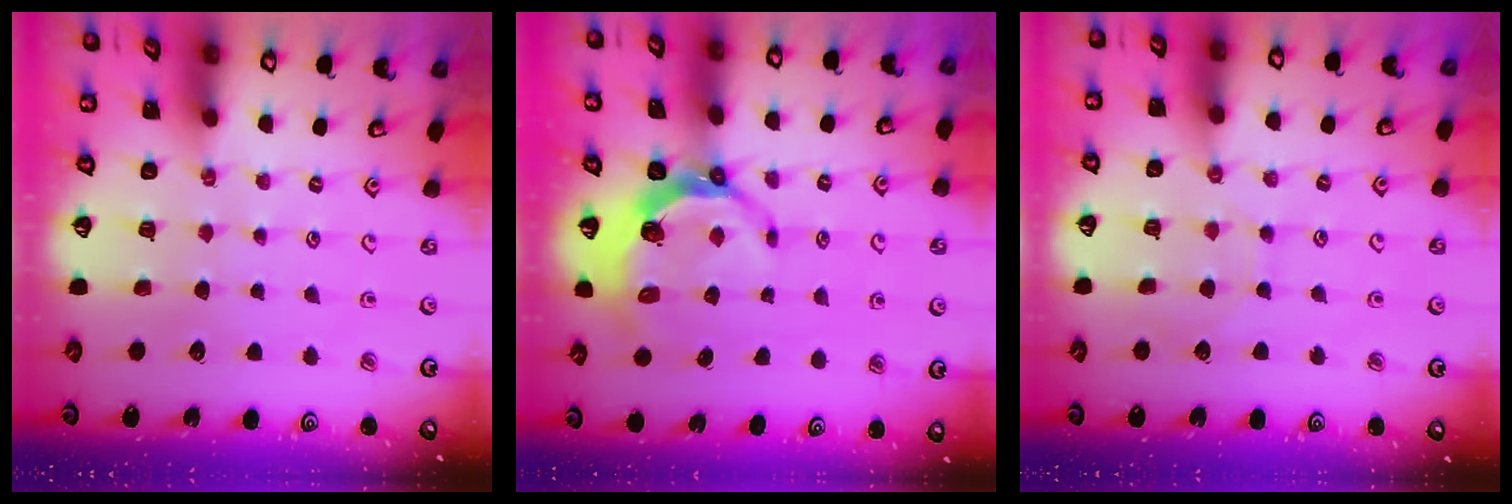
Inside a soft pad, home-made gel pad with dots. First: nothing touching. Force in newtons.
{"total": 4.9, "press": 3.8, "slide": 3.1}
{"total": 2.8, "press": 2.8, "slide": 0.4}